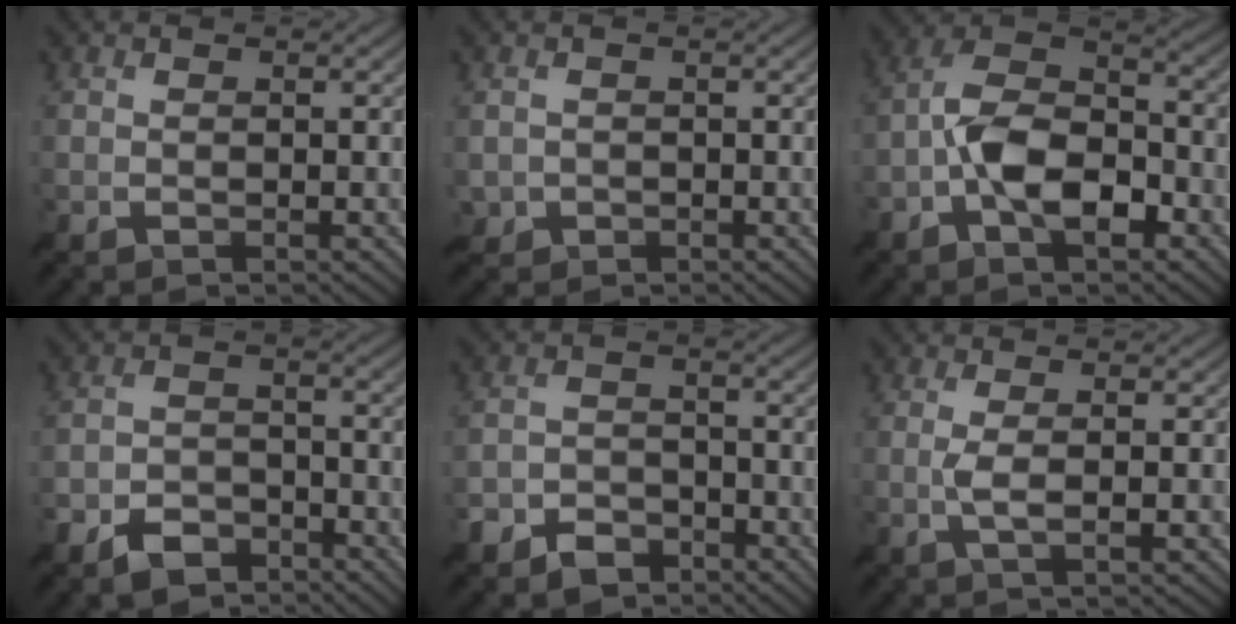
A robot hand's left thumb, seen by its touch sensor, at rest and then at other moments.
{"total": 1.8, "force": [-0.4, 1.7, -0.1], "torque": [0.005, -0.010, -0.010]}
{"total": 10.6, "force": [-3.8, 4.7, 8.6], "torque": [-0.164, 0.014, -0.086]}
{"total": 5.5, "force": [-4.3, 2.6, 2.3], "torque": [-0.040, -0.002, -0.088]}
{"total": 5.2, "force": [-4.0, 2.7, 1.8], "torque": [-0.031, -0.003, -0.083]}
{"total": 3.3, "force": [-0.2, 0.4, 3.2], "torque": [-0.065, 0.004, -0.008]}